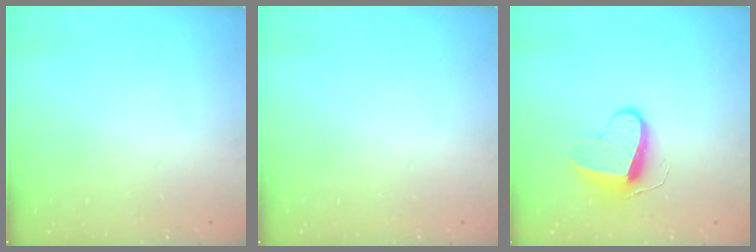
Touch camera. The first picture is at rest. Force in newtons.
{"total": 0.0}
{"total": 9.2, "press": 9.2, "slide": 0.4}